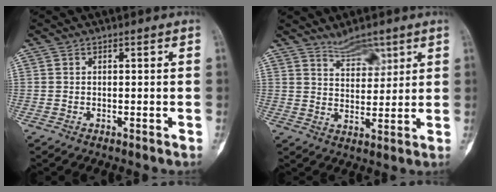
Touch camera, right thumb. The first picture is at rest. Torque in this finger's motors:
{"motor_torque": [0.06, 1.60, 0.11, 0.03, 0.02]}